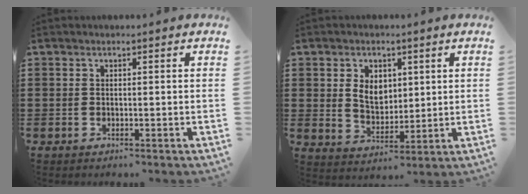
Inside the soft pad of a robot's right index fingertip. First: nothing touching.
{"total": 5.0, "force": [1.3, 3.5, 3.3], "torque": [-0.067, 0.009, 0.021]}